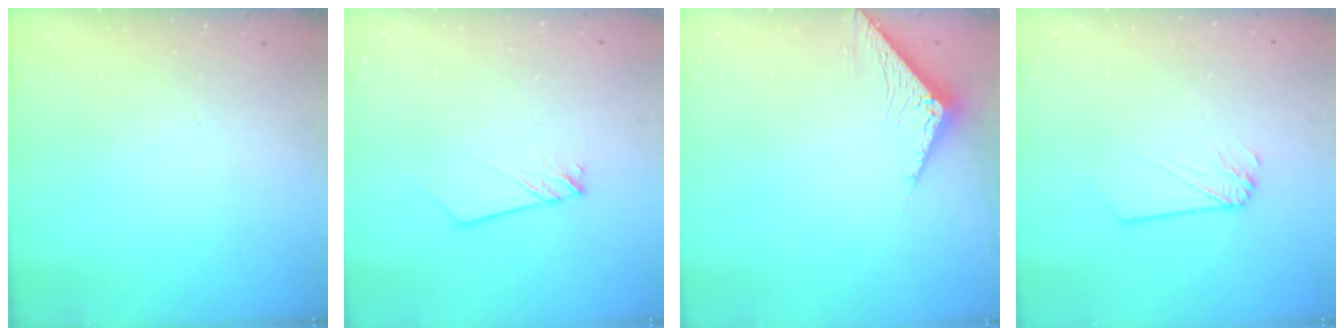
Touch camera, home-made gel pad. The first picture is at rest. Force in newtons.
{"total": 2.2, "press": 2.2, "slide": 0.2}
{"total": 3.0, "press": 3.0, "slide": 0.1}
{"total": 2.3, "press": 2.3, "slide": 0.2}